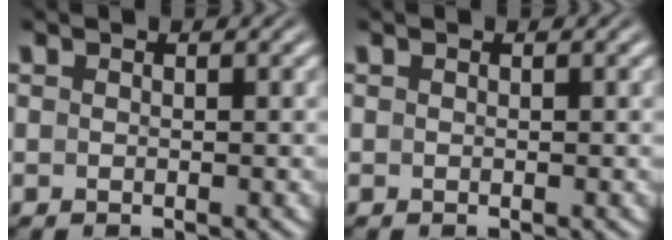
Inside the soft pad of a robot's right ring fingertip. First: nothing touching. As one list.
[{"total": 0.0}]